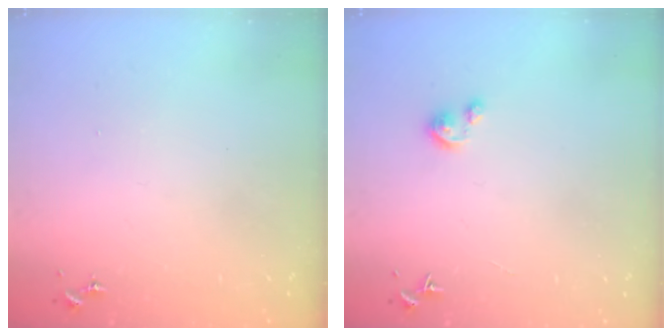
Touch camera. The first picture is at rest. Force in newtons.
{"total": 3.8, "press": 3.7, "slide": 0.4}